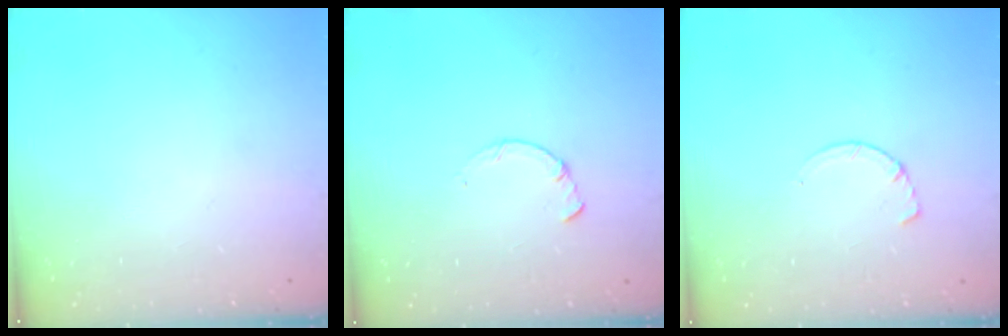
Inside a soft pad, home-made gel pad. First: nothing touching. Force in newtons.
{"total": 0.7, "press": 0.6, "slide": 0.2}
{"total": 2.9, "press": 2.9, "slide": 0.4}